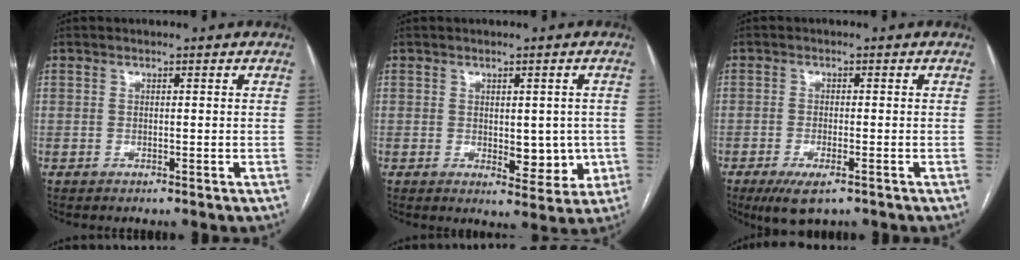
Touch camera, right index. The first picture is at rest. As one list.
[{"total": 6.3, "force": [-0.7, 3.2, 5.4], "torque": [-0.057, -0.001, 0.002]}, {"total": 5.2, "force": [-3.2, 1.5, 3.9], "torque": [-0.070, -0.011, -0.048]}]